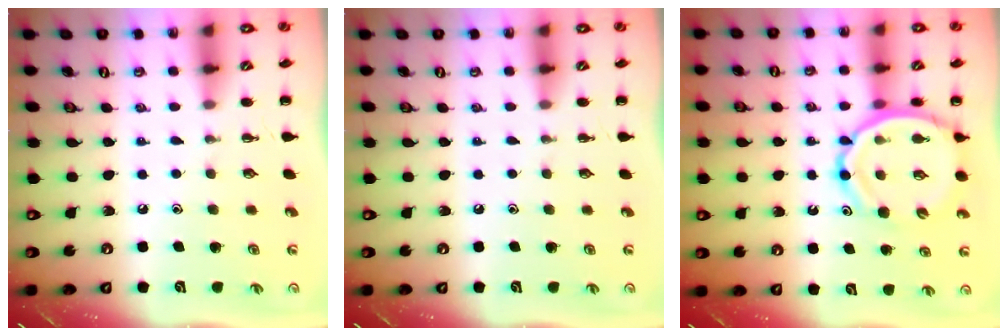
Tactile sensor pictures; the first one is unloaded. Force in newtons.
{"total": 0.0}
{"total": 12.3, "press": 11.8, "slide": 3.3}